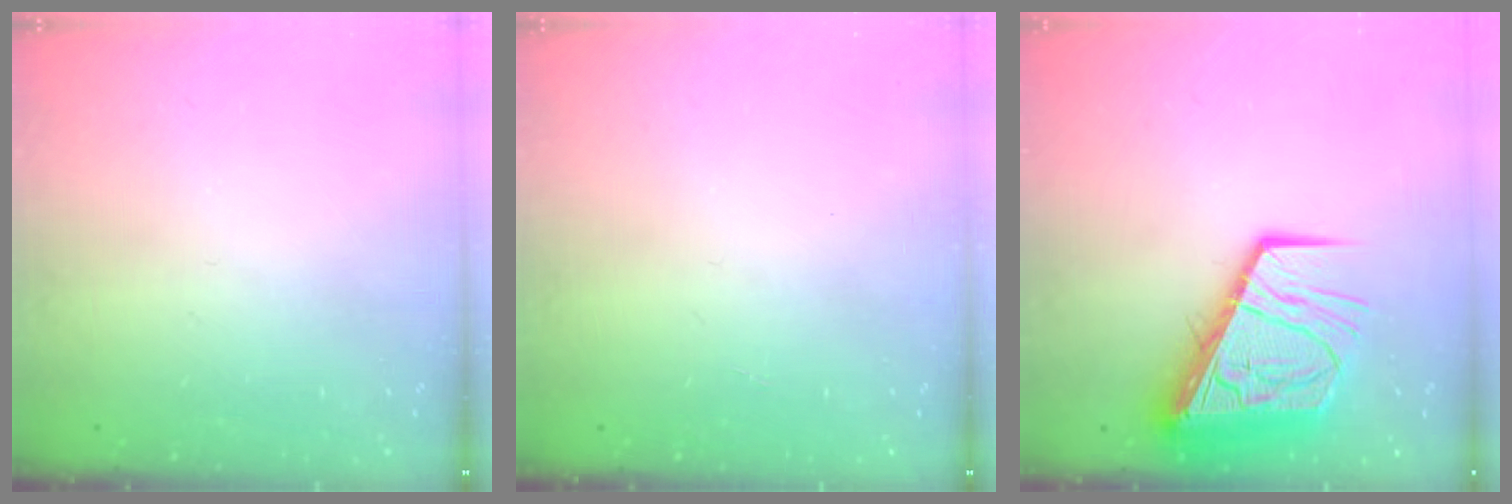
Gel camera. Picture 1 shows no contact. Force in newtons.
{"total": 0.0}
{"total": 14.4, "press": 14.3, "slide": 1.6}